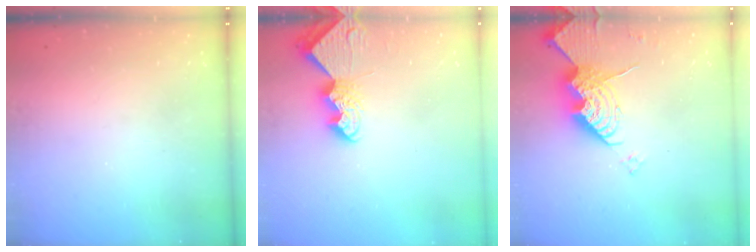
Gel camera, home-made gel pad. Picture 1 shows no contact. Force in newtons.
{"total": 7.0, "press": 6.9, "slide": 0.5}
{"total": 16.3, "press": 16.3, "slide": 1.6}